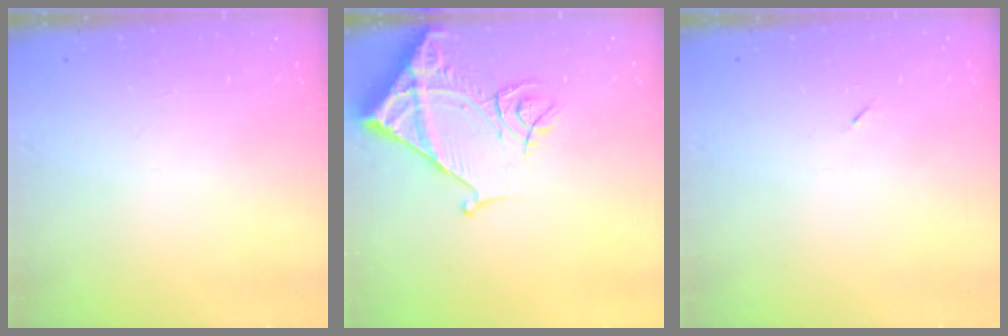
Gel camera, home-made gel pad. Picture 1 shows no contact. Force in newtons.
{"total": 12.4, "press": 12.3, "slide": 1.6}
{"total": 2.6, "press": 2.3, "slide": 1.2}